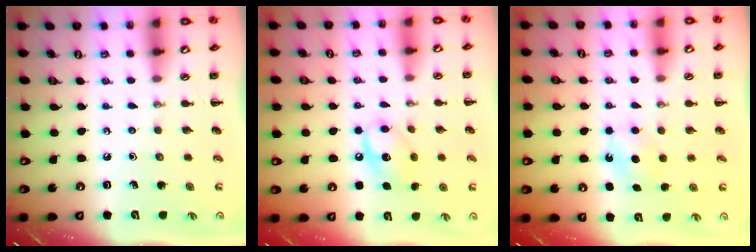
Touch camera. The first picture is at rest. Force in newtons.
{"total": 10.4, "press": 10.4, "slide": 1.2}
{"total": 5.3, "press": 5.1, "slide": 1.3}